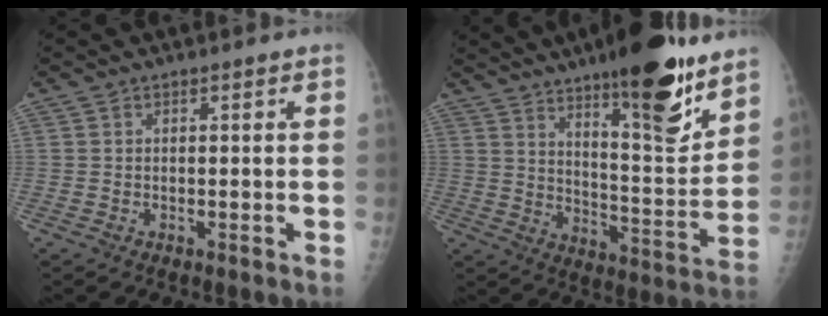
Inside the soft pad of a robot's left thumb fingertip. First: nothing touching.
{"total": 20.1, "force": [13.4, 4.8, 14.2], "torque": [-0.176, -0.084, 0.207]}